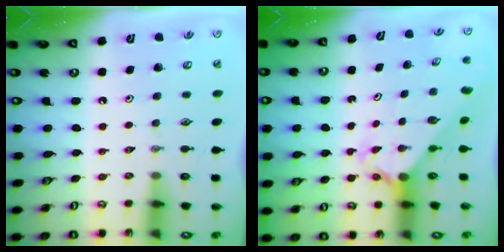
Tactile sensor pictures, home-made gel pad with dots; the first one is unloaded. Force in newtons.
{"total": 2.4, "press": 2.3, "slide": 0.2}